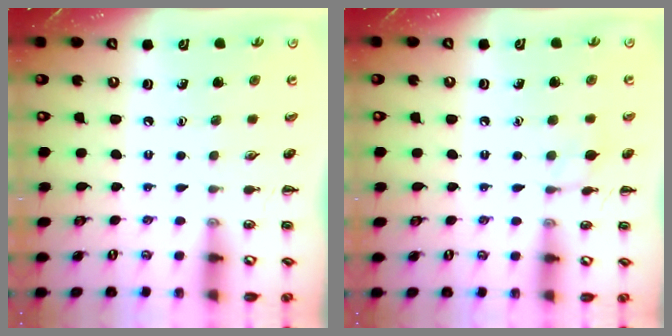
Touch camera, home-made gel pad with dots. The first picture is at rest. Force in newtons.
{"total": 5.8, "press": 5.5, "slide": 2.0}